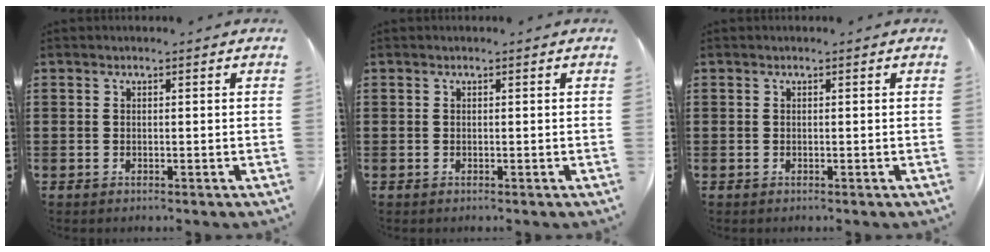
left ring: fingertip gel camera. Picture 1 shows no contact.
{"total": 0.0}
{"total": 0.0}